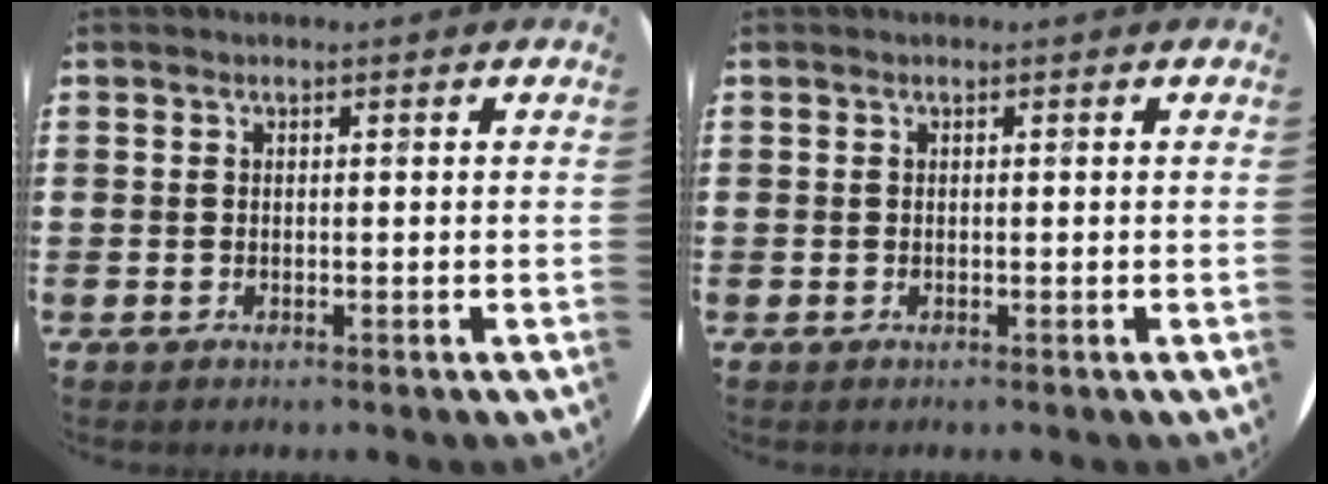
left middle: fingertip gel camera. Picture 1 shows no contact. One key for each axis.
{"total": 0.0}